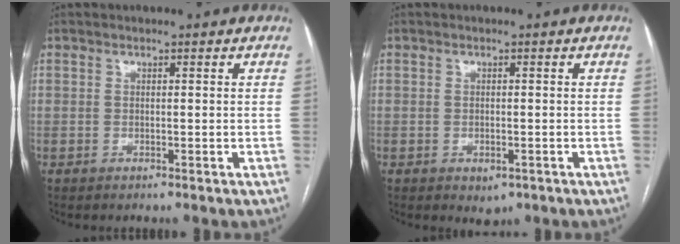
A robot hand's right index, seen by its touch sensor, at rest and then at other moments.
{"total": 2.2, "force": [-1.0, 1.3, 1.4], "torque": [-0.016, -0.002, -0.003]}